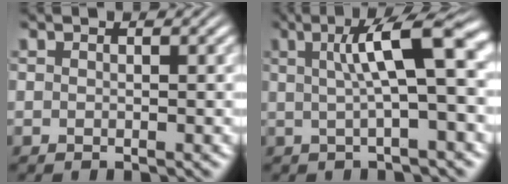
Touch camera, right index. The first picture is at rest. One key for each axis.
{"total": 6.4, "fx": 1.1, "fy": 1.1, "fz": 6.2, "tx": -0.086, "ty": 0.023, "tz": 0.017}